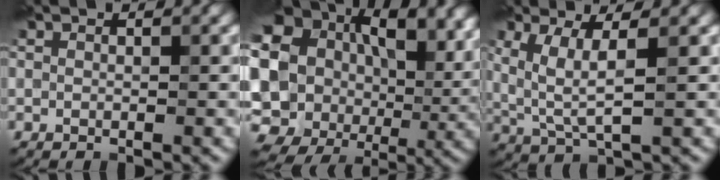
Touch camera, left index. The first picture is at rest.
{"total": 18.6, "force": [2.3, 13.6, 12.4], "torque": [-0.215, 0.022, 0.053]}
{"total": 3.5, "force": [0.8, 0.5, 3.4], "torque": [-0.082, -0.004, 0.024]}